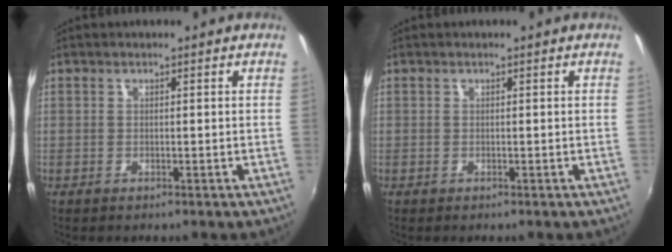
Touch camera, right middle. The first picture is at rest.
{"total": 0.0}